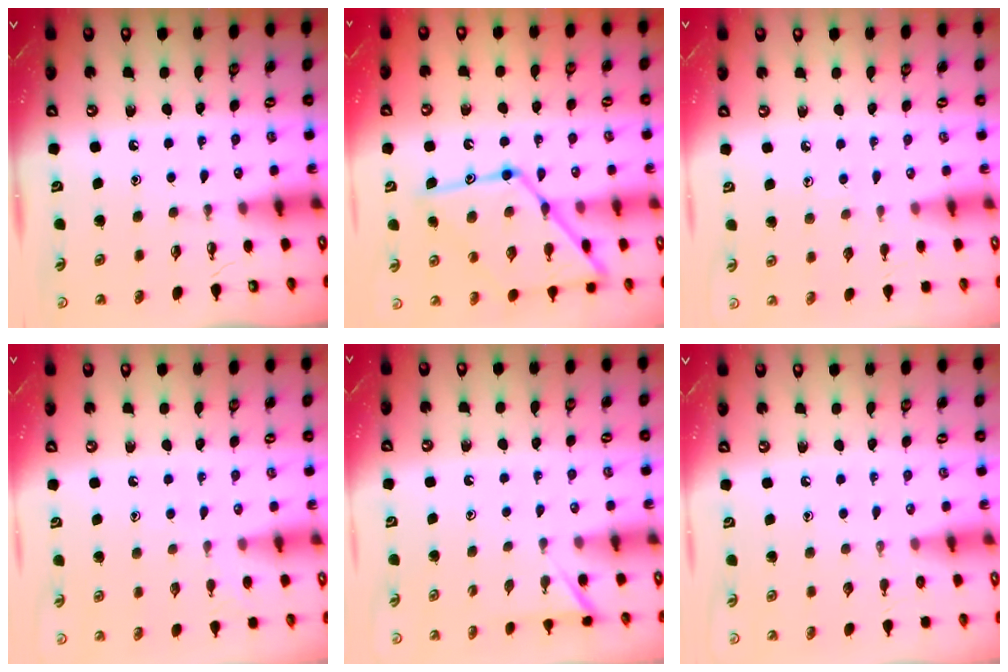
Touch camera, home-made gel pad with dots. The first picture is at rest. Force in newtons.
{"total": 18.7, "press": 18.6, "slide": 1.7}
{"total": 2.9, "press": 2.8, "slide": 0.2}
{"total": 3.6, "press": 3.6, "slide": 0.4}
{"total": 2.7, "press": 2.7, "slide": 0.3}
{"total": 0.0}